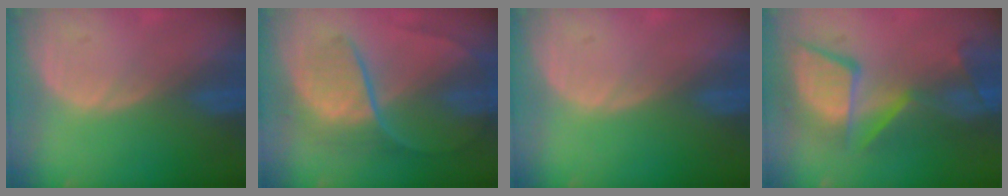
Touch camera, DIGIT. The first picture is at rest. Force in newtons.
{"total": 8.8, "press": 7.6, "slide": 4.6}
{"total": 0.0}
{"total": 11.5, "press": 10.7, "slide": 4.4}